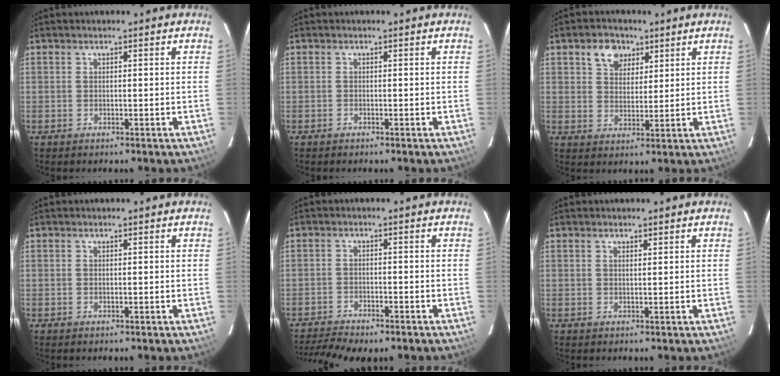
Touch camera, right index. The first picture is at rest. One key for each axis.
{"total": 0.0}
{"total": 6.0, "fx": 3.2, "fy": 4.4, "fz": 2.6, "tx": -0.037, "ty": 0.014, "tz": 0.058}
{"total": 0.0}
{"total": 9.3, "fx": -7.8, "fy": 2.3, "fz": 4.5, "tx": -0.113, "ty": -0.023, "tz": -0.129}
{"total": 0.8, "fx": 0.6, "fy": 0.2, "fz": 0.5, "tx": -0.010, "ty": 0.002, "tz": 0.010}